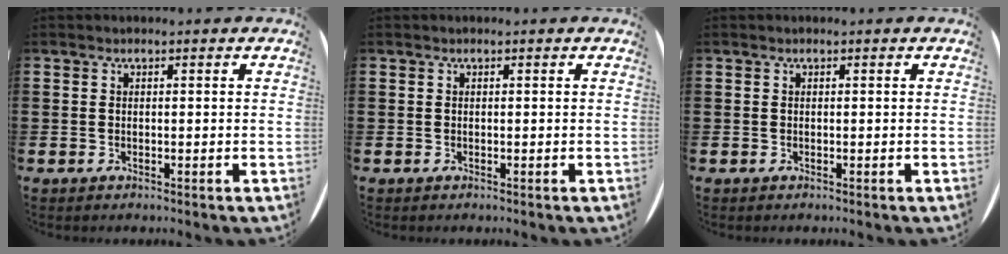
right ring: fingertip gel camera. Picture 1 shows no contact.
{"total": 0.0}
{"total": 0.0}